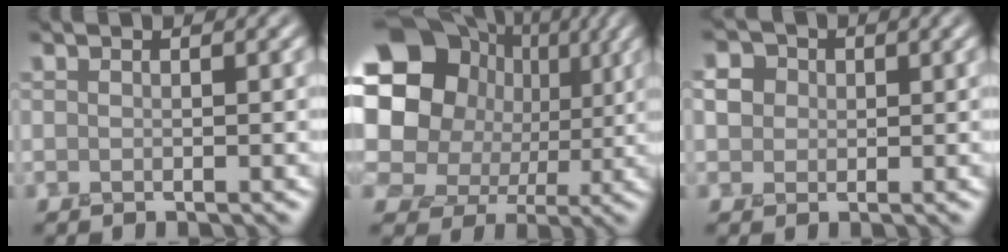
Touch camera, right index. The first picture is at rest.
{"total": 14.8, "force": [2.6, 12.3, 7.8], "torque": [-0.157, 0.012, 0.030]}
{"total": 3.0, "force": [0.6, 2.7, 1.2], "torque": [-0.026, 0.010, 0.011]}